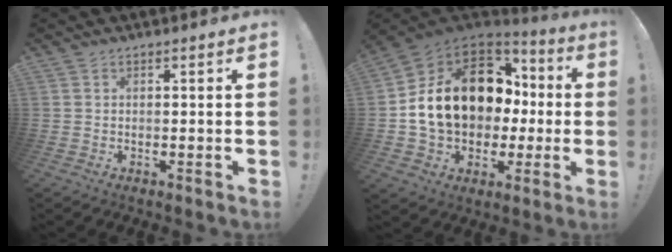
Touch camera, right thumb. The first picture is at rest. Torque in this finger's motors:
{"motor_torque": [2.50, 2.51, 0.82, 0.57, 0.30]}